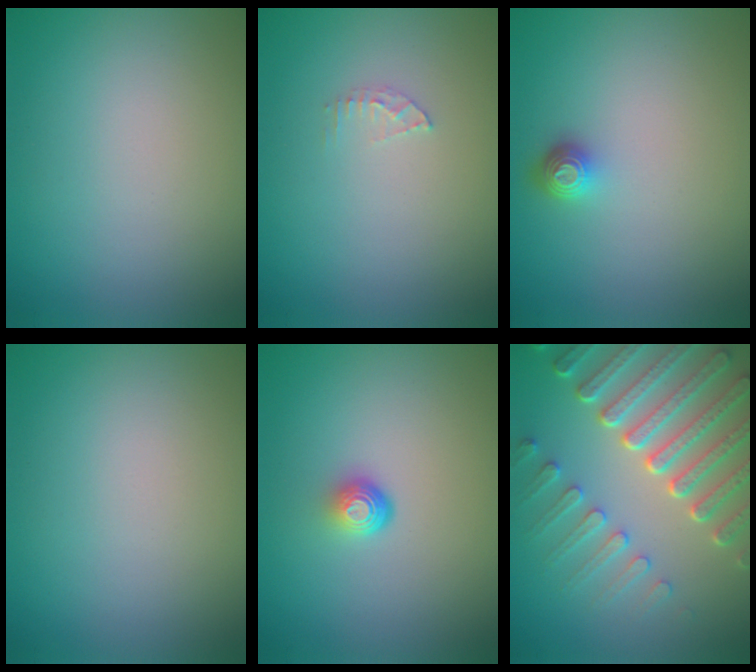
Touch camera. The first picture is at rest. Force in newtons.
{"total": 0.9, "press": 0.9, "slide": 0.1}
{"total": 1.4, "press": 1.1, "slide": 0.9}
{"total": 0.0}
{"total": 1.8, "press": 1.1, "slide": 1.4}
{"total": 8.1, "press": 6.0, "slide": 5.4}